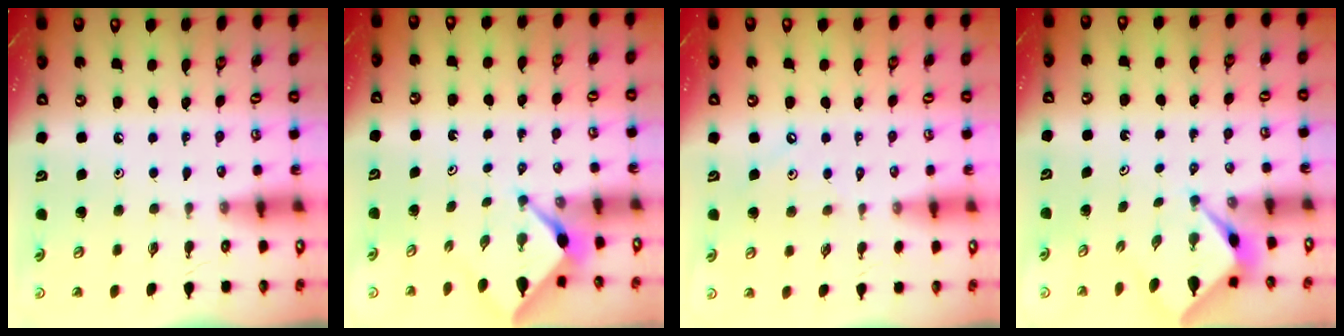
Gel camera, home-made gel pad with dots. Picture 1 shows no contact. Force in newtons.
{"total": 2.3, "press": 2.3, "slide": 0.3}
{"total": 2.6, "press": 2.6, "slide": 0.3}
{"total": 2.5, "press": 2.4, "slide": 0.3}